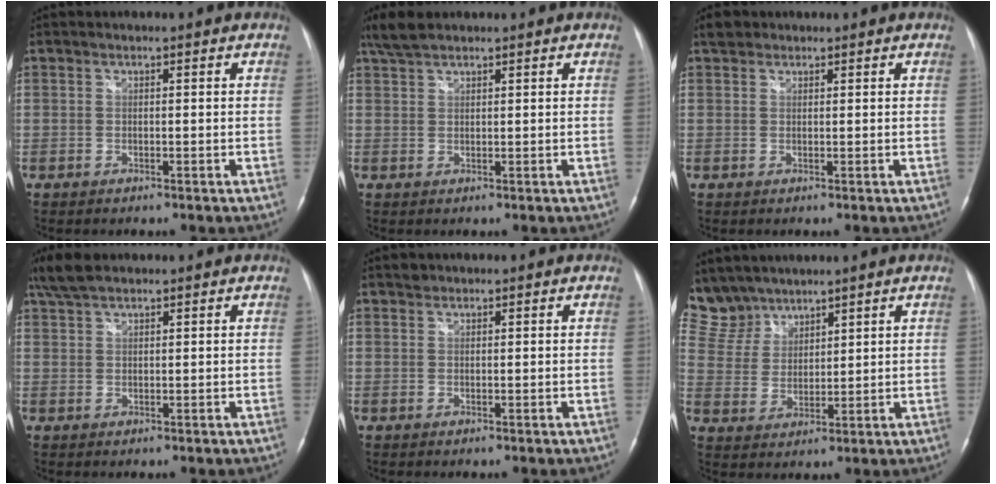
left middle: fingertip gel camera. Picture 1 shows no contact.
{"total": 3.5, "force": [3.0, 1.0, 1.7], "torque": [-0.044, 0.016, 0.062]}
{"total": 1.8, "force": [1.3, 1.2, 0.3], "torque": [-0.009, 0.017, 0.021]}
{"total": 4.3, "force": [3.4, 1.2, 2.3], "torque": [-0.057, 0.021, 0.071]}
{"total": 0.7, "force": [0.6, 0.4, 0.0], "torque": [0.000, 0.003, 0.008]}
{"total": 8.3, "force": [7.4, 3.7, -0.1], "torque": [-0.007, 0.012, 0.165]}